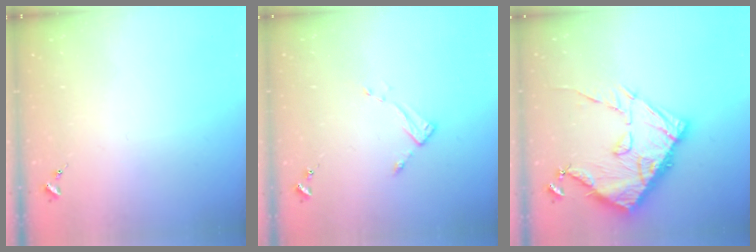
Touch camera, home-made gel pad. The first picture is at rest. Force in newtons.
{"total": 2.6, "press": 2.6, "slide": 0.4}
{"total": 19.1, "press": 19.0, "slide": 1.6}